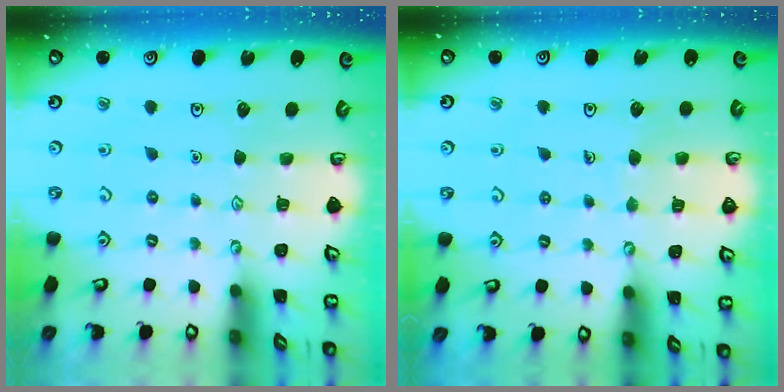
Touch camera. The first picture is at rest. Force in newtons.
{"total": 3.4, "press": 3.4, "slide": 0.2}